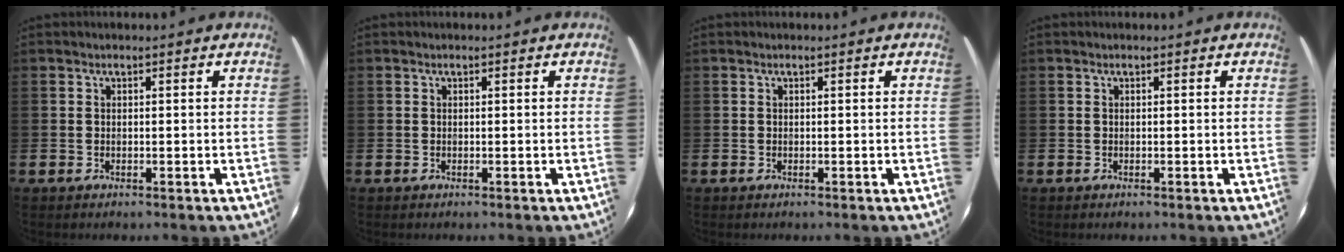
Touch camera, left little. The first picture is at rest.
{"total": 0.0}
{"total": 0.0}
{"total": 0.0}